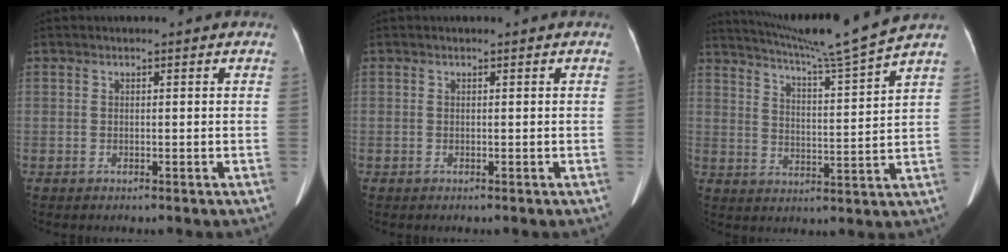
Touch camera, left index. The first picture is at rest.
{"total": 0.0}
{"total": 12.9, "force": [11.7, -3.3, 4.4], "torque": [-0.084, -0.039, 0.183]}